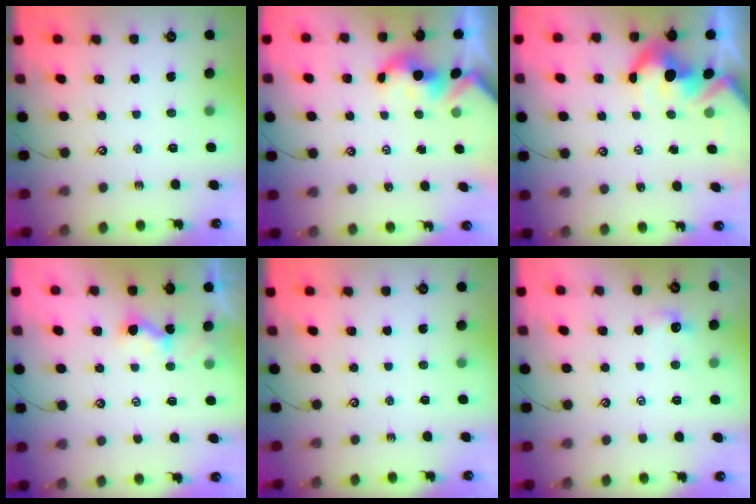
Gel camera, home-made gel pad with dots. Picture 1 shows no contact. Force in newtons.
{"total": 1.7, "press": 1.7, "slide": 0.2}
{"total": 7.7, "press": 7.6, "slide": 1.1}
{"total": 2.3, "press": 2.3, "slide": 0.3}
{"total": 0.0}
{"total": 0.9, "press": 0.8, "slide": 0.4}